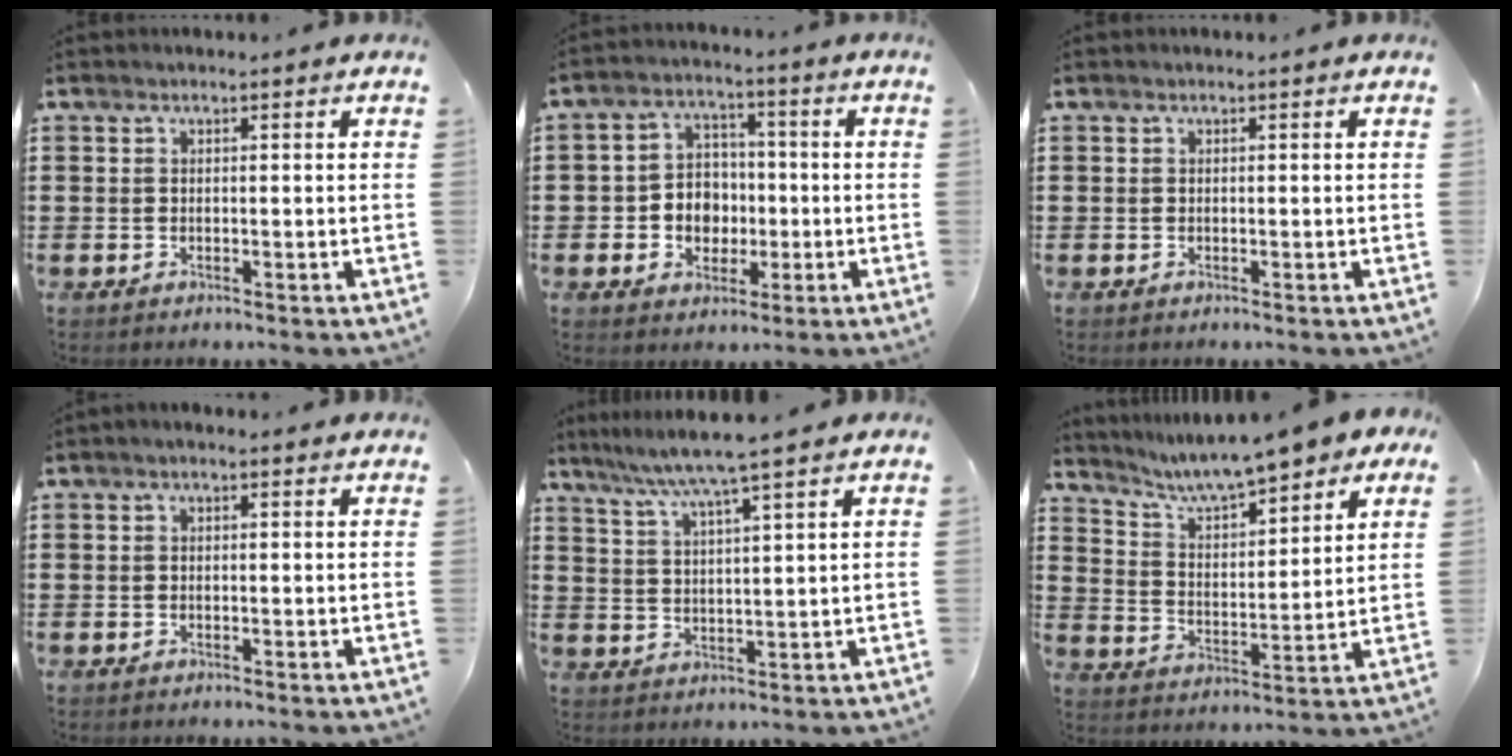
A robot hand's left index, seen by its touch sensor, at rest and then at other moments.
{"total": 5.6, "force": [-1.1, 5.1, 2.1], "torque": [-0.048, 0.014, -0.023]}
{"total": 0.0}
{"total": 0.6, "force": [-0.2, 0.3, 0.5], "torque": [-0.010, 0.001, -0.004]}
{"total": 5.9, "force": [4.8, -1.1, 3.3], "torque": [-0.079, -0.024, 0.080]}
{"total": 6.7, "force": [6.1, 0.4, 2.8], "torque": [-0.081, -0.034, 0.100]}